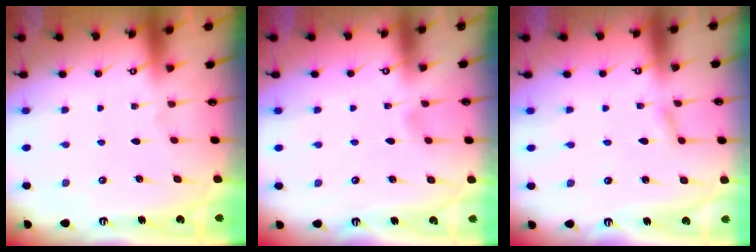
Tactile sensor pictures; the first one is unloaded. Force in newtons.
{"total": 3.3, "press": 3.2, "slide": 0.3}
{"total": 1.7, "press": 1.7, "slide": 0.2}